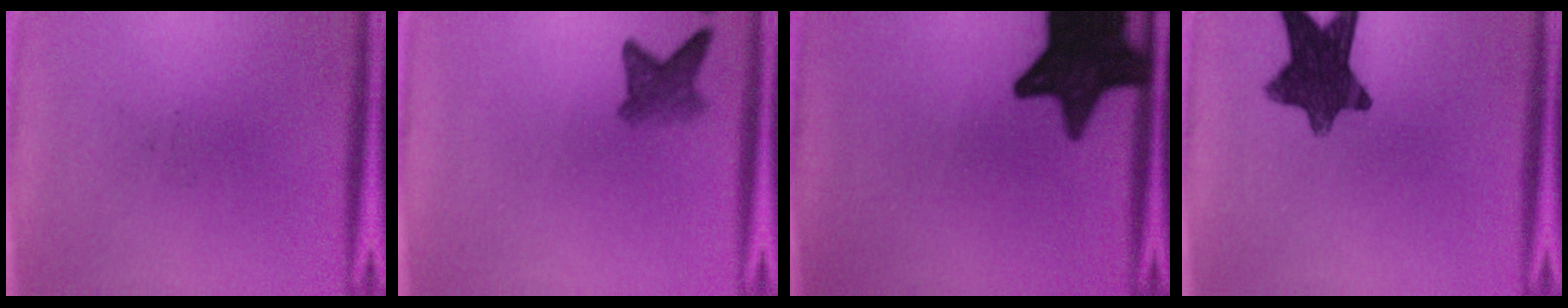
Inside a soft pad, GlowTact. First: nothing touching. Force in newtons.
{"total": 3.4}
{"total": 16.6}
{"total": 11.5}